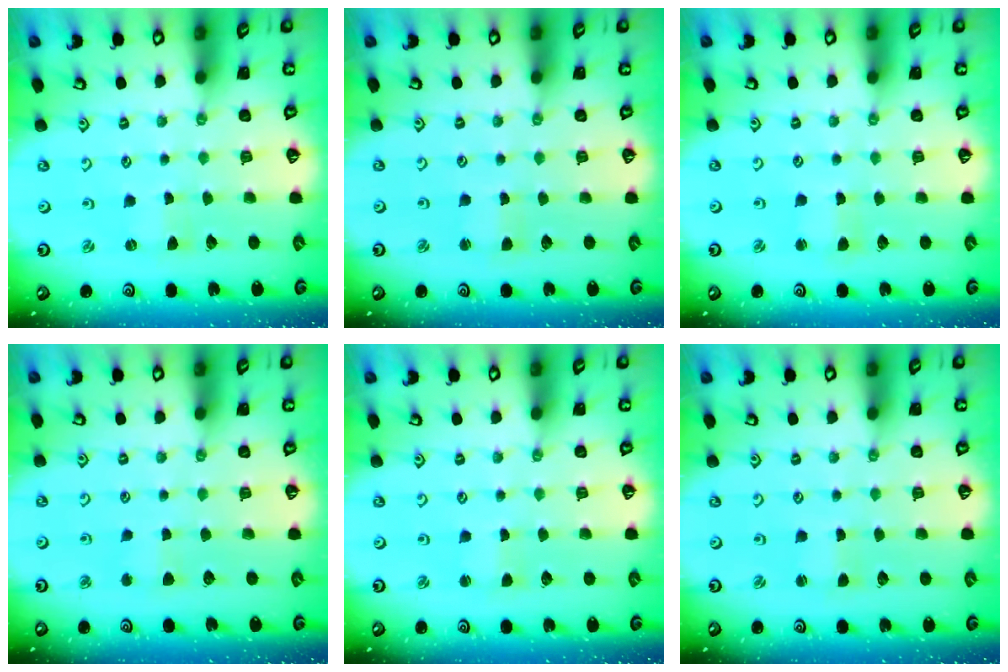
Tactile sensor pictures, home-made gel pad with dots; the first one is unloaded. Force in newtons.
{"total": 1.2, "press": 1.2, "slide": 0.2}
{"total": 1.4, "press": 1.4, "slide": 0.2}
{"total": 2.1, "press": 2.0, "slide": 0.4}
{"total": 1.7, "press": 1.7, "slide": 0.1}
{"total": 0.5, "press": 0.5, "slide": 0.1}